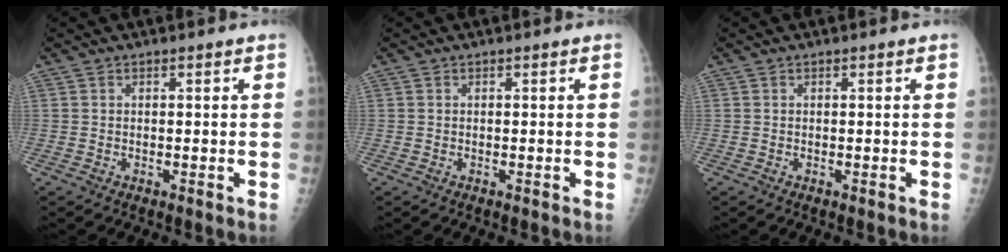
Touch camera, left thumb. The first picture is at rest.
{"total": 0.0}
{"total": 0.0}